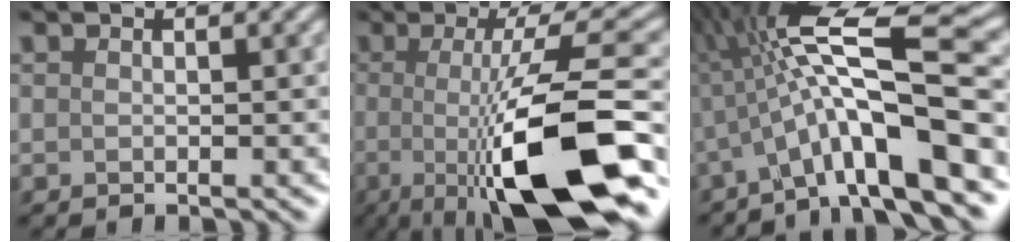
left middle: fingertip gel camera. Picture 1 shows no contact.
{"total": 13.3, "force": [-2.9, 3.3, 12.5], "torque": [-0.163, -0.001, -0.058]}
{"total": 12.8, "force": [-1.8, 2.9, 12.3], "torque": [-0.198, 0.030, -0.034]}